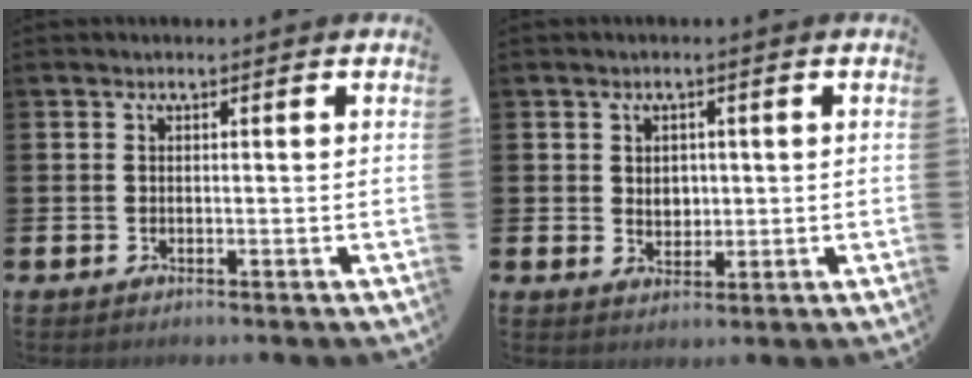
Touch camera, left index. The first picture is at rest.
{"total": 2.3, "force": [1.0, 1.8, 1.0], "torque": [-0.004, 0.003, 0.012]}